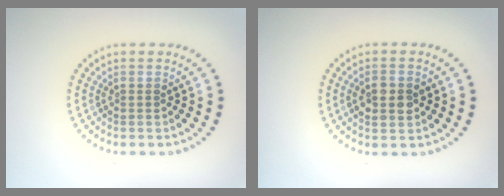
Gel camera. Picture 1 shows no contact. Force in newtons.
{"total": 2.9, "press": 2.9, "slide": 0.0}